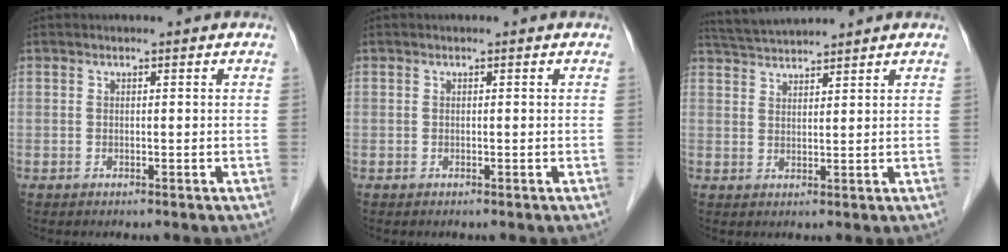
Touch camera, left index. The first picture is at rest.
{"total": 0.0}
{"total": 5.6, "force": [5.4, -0.6, 1.2], "torque": [-0.029, 0.028, 0.102]}